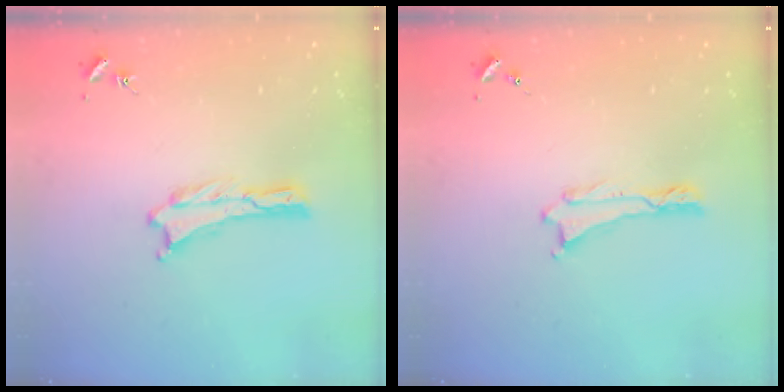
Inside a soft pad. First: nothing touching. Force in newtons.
{"total": 0.0}